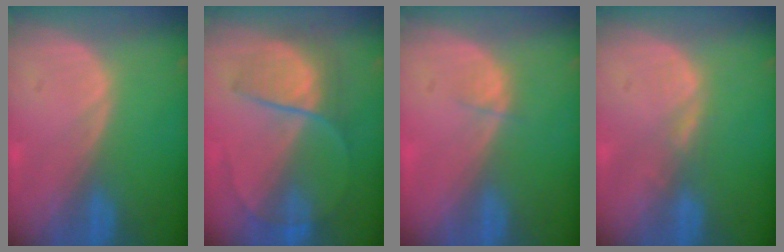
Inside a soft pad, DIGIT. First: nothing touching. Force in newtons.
{"total": 6.7, "press": 6.5, "slide": 1.7}
{"total": 1.1, "press": 1.0, "slide": 0.4}
{"total": 1.3, "press": 1.3, "slide": 0.2}